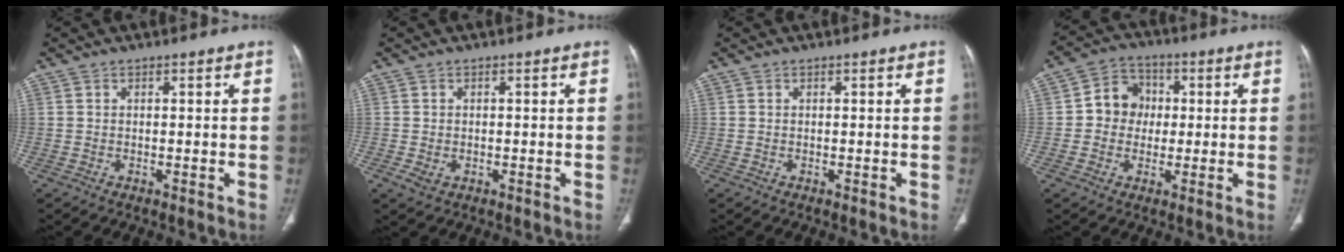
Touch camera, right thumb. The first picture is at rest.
{"total": 2.2, "force": [-0.7, 1.6, 1.3], "torque": [-0.024, 0.001, -0.004]}
{"total": 0.0}
{"total": 7.7, "force": [0.2, 6.9, 3.3], "torque": [-0.021, 0.017, -0.009]}